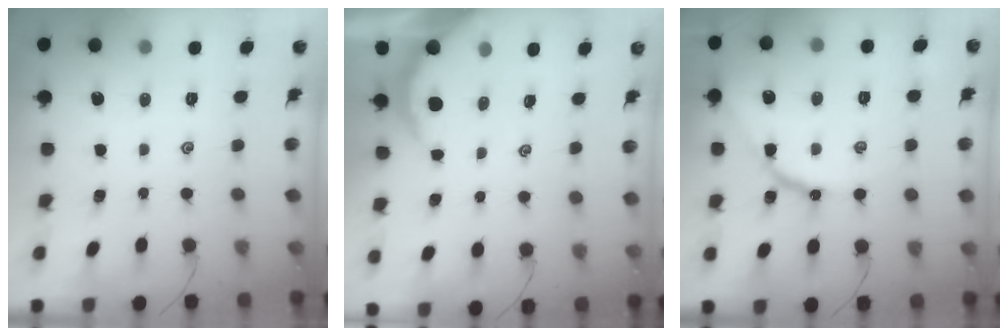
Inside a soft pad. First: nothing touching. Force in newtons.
{"total": 2.3, "press": 2.3, "slide": 0.2}
{"total": 10.0, "press": 10.0, "slide": 1.1}